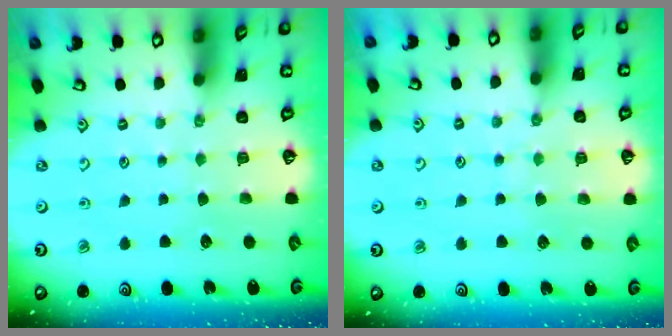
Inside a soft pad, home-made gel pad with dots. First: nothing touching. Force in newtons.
{"total": 5.9, "press": 5.9, "slide": 0.5}